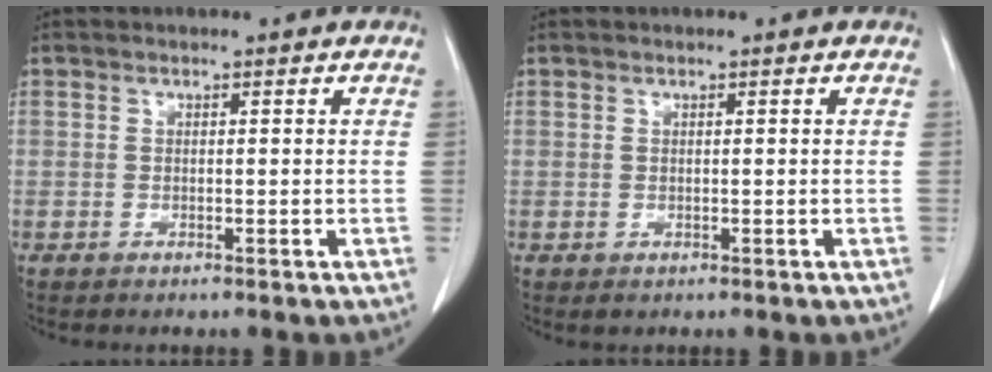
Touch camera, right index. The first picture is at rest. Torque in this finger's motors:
{"motor_torque": [-0.13, 0.10, -0.15, -0.05]}